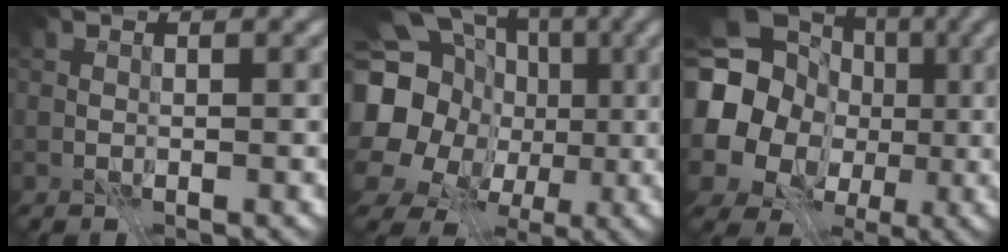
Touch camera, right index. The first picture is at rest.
{"total": 20.0, "force": [0.2, 17.7, 9.4], "torque": [-0.202, 0.005, -0.026]}
{"total": 19.0, "force": [1.5, 17.0, 8.3], "torque": [-0.204, 0.007, -0.006]}